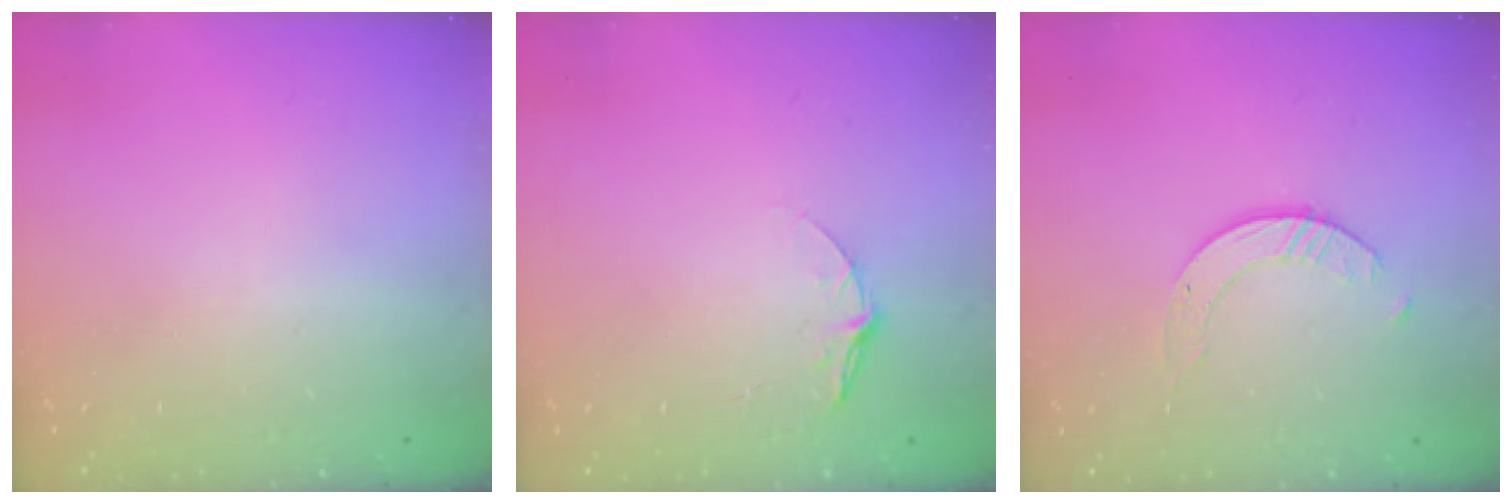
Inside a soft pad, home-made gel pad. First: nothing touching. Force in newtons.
{"total": 5.8, "press": 5.8, "slide": 0.5}
{"total": 2.6, "press": 2.6, "slide": 0.3}